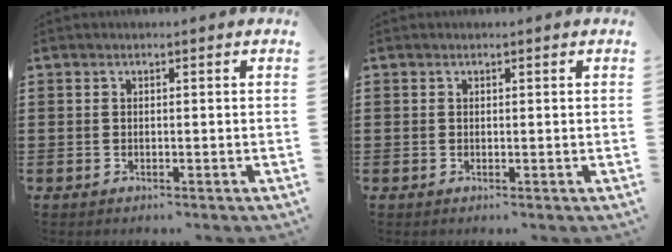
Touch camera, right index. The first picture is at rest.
{"total": 0.0}